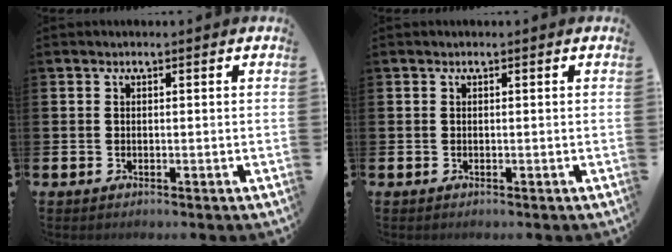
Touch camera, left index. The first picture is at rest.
{"total": 0.0}